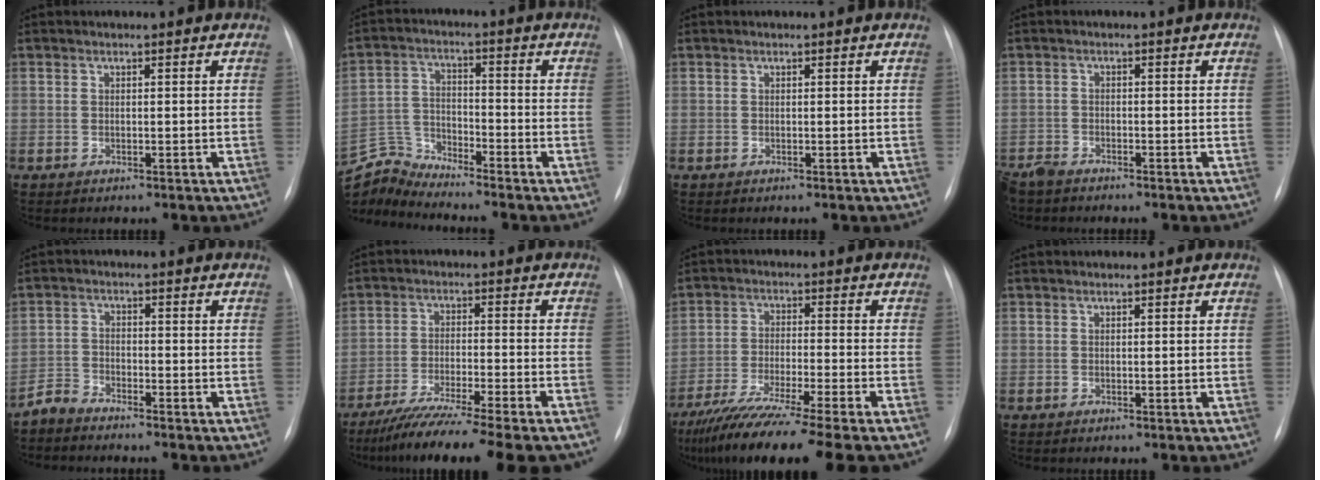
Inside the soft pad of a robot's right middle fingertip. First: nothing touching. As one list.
[{"total": 7.2, "force": [-7.1, -1.0, -0.7], "torque": [0.004, 0.008, -0.137]}, {"total": 0.0}, {"total": 3.6, "force": [-3.3, 1.1, 1.0], "torque": [-0.017, -0.008, -0.062]}, {"total": 2.9, "force": [-2.8, 0.5, -0.1], "torque": [0.004, -0.008, -0.059]}, {"total": 14.5, "force": [-11.9, -0.3, 8.3], "torque": [-0.136, -0.041, -0.188]}, {"total": 16.6, "force": [-13.1, -0.9, 10.1], "torque": [-0.174, -0.051, -0.214]}, {"total": 0.0}]